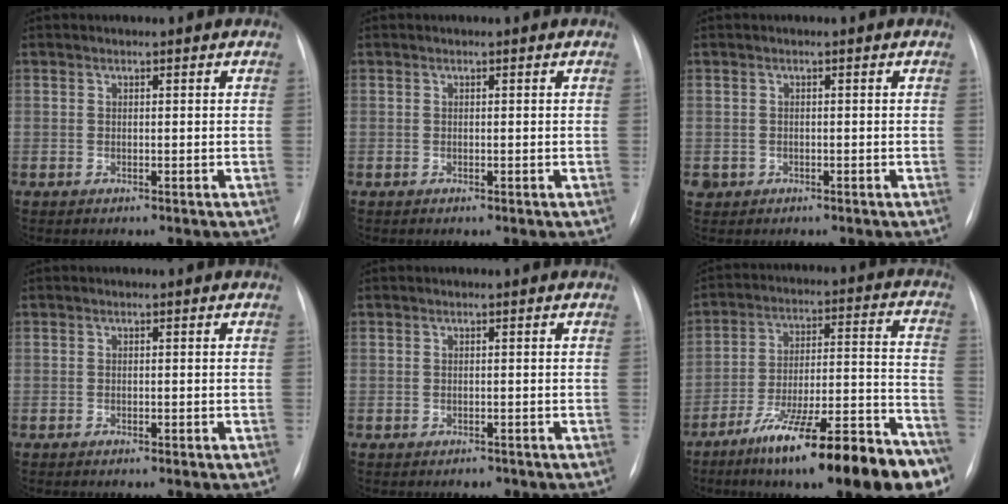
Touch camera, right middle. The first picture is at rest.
{"total": 0.0}
{"total": 1.4, "force": [-0.5, 1.3, 0.1], "torque": [-0.001, 0.006, -0.005]}
{"total": 0.8, "force": [-0.5, 0.2, 0.6], "torque": [-0.010, 0.000, -0.005]}
{"total": 0.9, "force": [-0.7, 0.5, 0.3], "torque": [-0.007, 0.000, -0.006]}
{"total": 24.0, "force": [-16.1, 3.8, 17.4], "torque": [-0.186, 0.024, -0.253]}